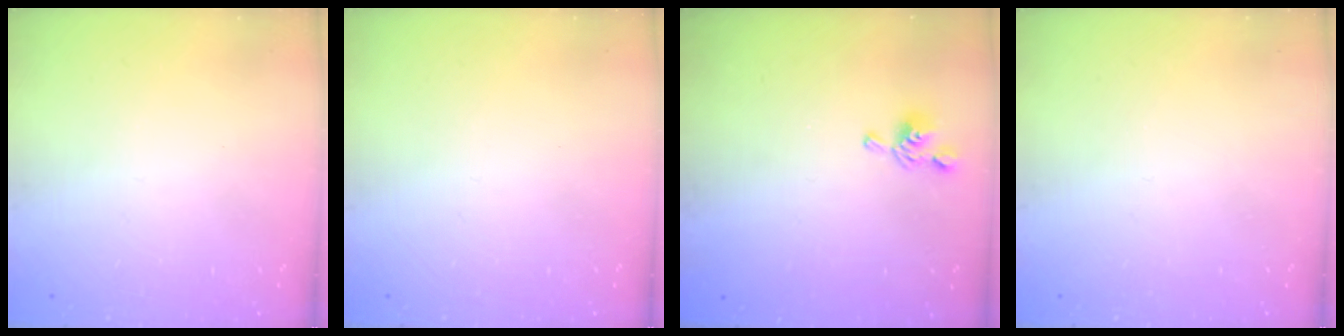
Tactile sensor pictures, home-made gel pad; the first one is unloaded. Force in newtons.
{"total": 0.0}
{"total": 2.8, "press": 2.7, "slide": 0.7}
{"total": 0.0}